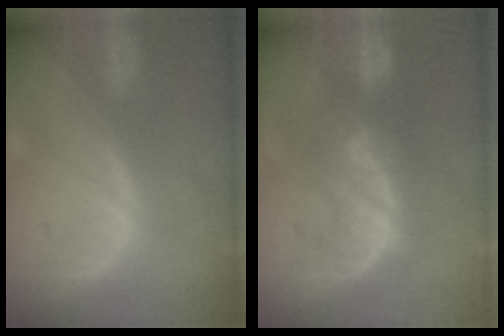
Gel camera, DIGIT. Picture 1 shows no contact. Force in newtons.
{"total": 8.0, "press": 7.8, "slide": 1.9}